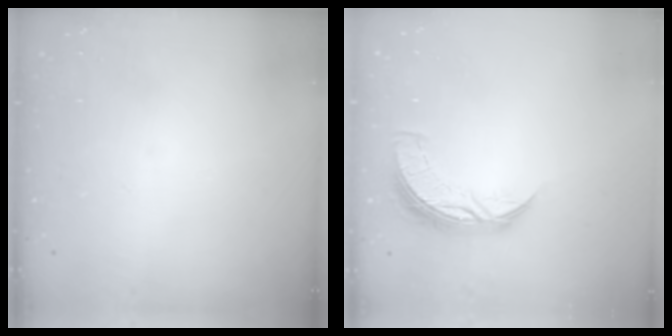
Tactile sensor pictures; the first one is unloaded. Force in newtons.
{"total": 8.2, "press": 8.2, "slide": 0.7}